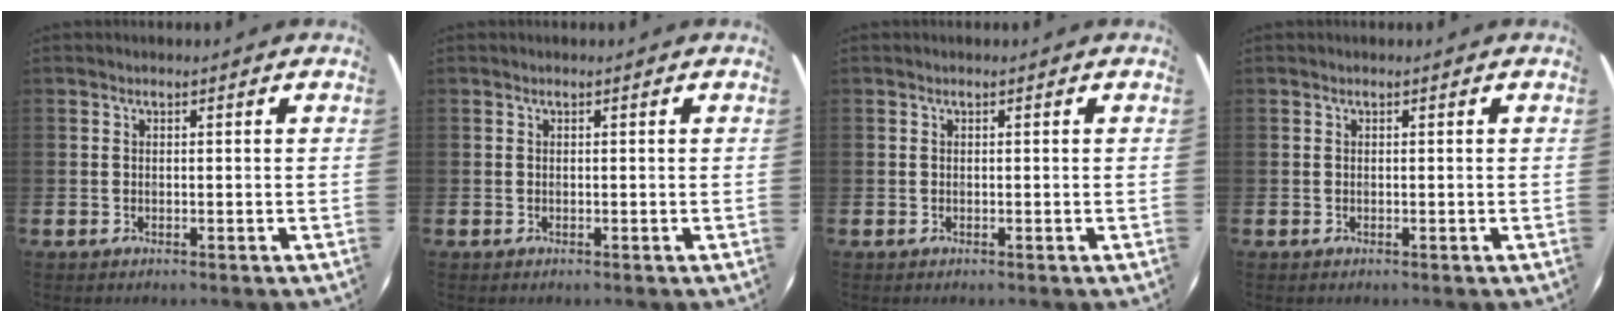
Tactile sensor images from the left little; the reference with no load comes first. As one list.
[{"total": 0.0}, {"total": 0.0}, {"total": 0.0}]